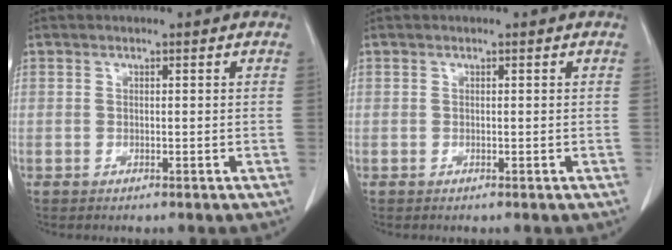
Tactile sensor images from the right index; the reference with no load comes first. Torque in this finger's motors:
{"motor_torque": [-0.05, 0.00, 0.02, 0.01]}